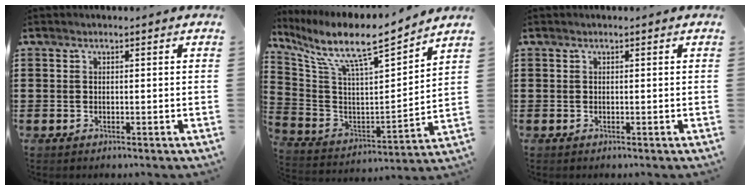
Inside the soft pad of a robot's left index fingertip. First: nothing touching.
{"total": 10.0, "force": [8.0, 1.3, 5.9], "torque": [-0.148, -0.057, 0.128]}
{"total": 0.0}